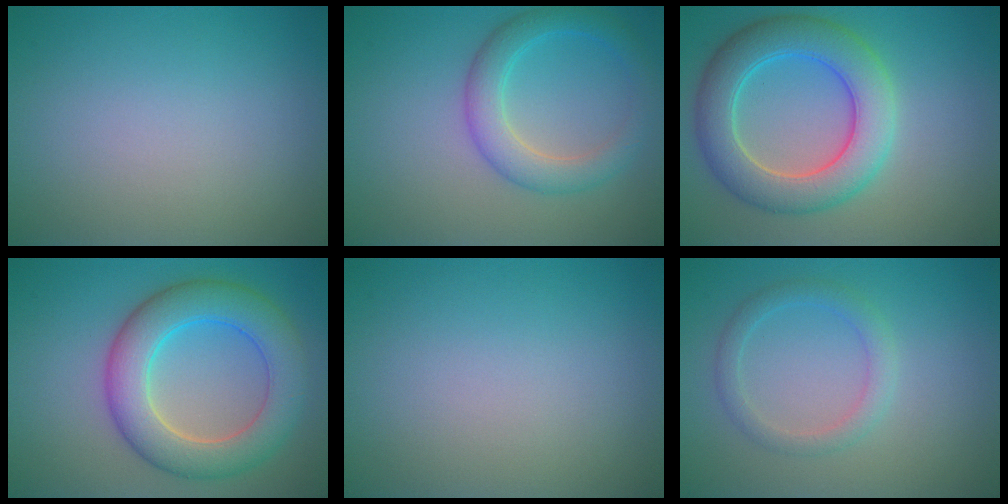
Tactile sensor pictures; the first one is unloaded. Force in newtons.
{"total": 4.0, "press": 4.0, "slide": 0.1}
{"total": 7.1, "press": 7.1, "slide": 0.3}
{"total": 7.4, "press": 7.4, "slide": 0.2}
{"total": 0.0}
{"total": 2.1, "press": 2.1, "slide": 0.1}